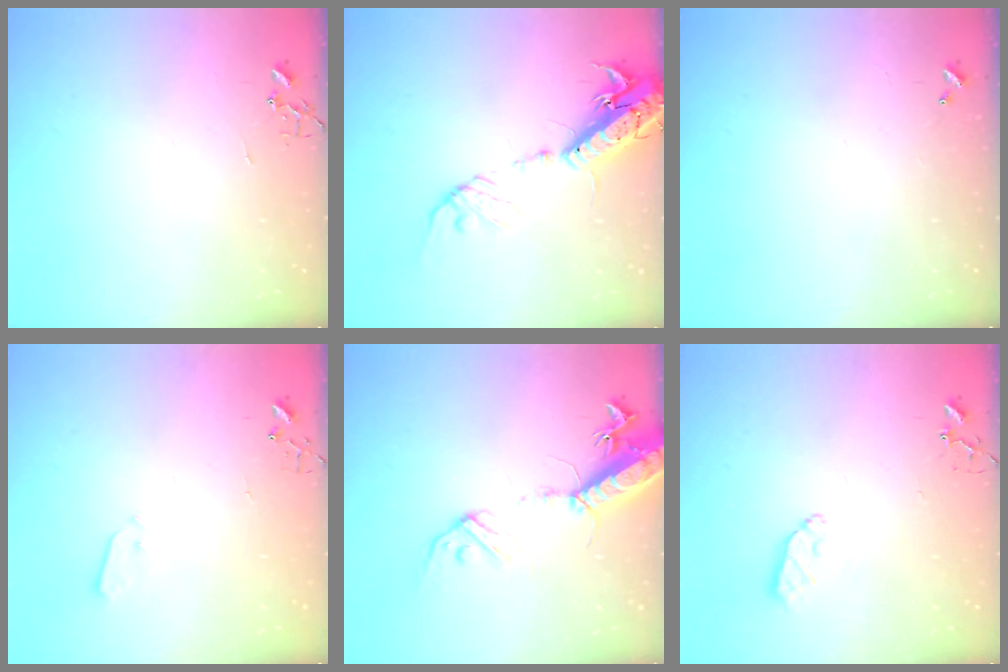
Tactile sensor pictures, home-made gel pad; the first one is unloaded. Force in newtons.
{"total": 18.1, "press": 17.7, "slide": 3.8}
{"total": 0.0}
{"total": 3.0, "press": 3.0, "slide": 0.3}
{"total": 16.9, "press": 16.5, "slide": 3.8}
{"total": 4.5, "press": 4.5, "slide": 0.6}